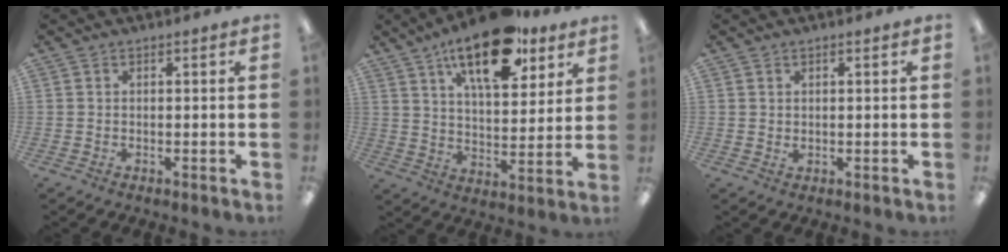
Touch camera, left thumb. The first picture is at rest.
{"total": 18.5, "force": [12.0, 7.8, 11.7], "torque": [-0.179, -0.055, 0.198]}
{"total": 0.8, "force": [0.5, 0.5, 0.4], "torque": [-0.009, 0.002, 0.009]}